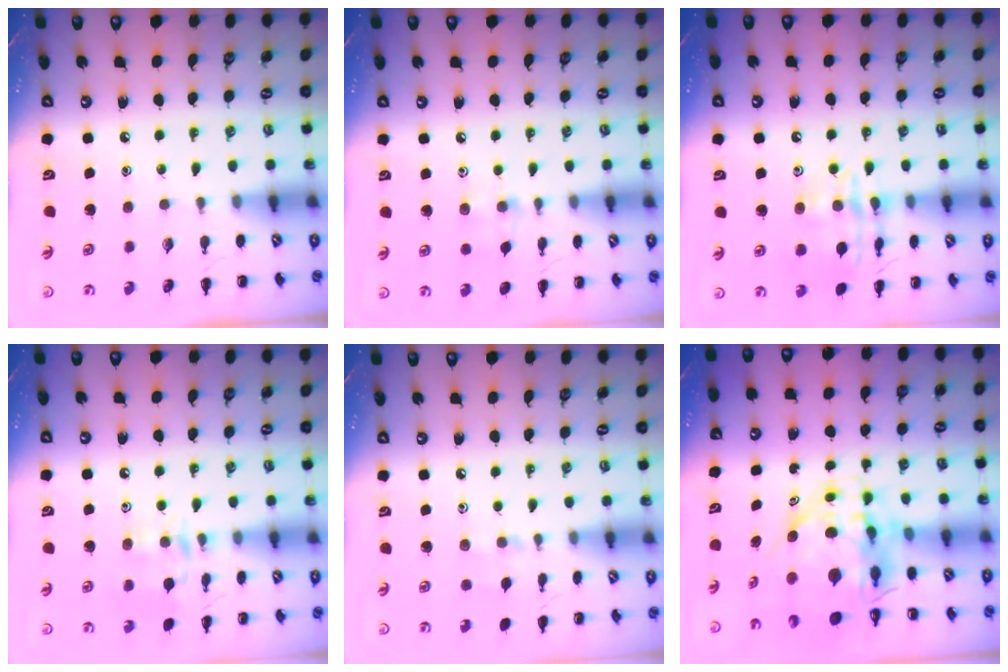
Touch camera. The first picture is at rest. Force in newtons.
{"total": 3.5, "press": 3.3, "slide": 1.2}
{"total": 14.0, "press": 13.9, "slide": 0.7}
{"total": 10.9, "press": 10.9, "slide": 0.6}
{"total": 4.6, "press": 4.2, "slide": 1.9}
{"total": 9.2, "press": 8.8, "slide": 2.7}